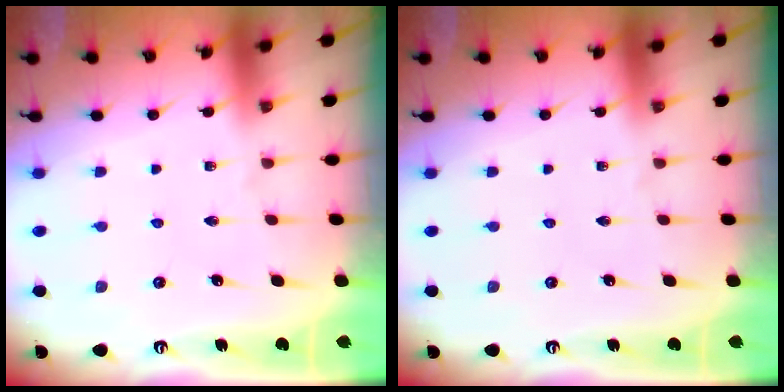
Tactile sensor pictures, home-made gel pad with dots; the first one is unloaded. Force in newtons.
{"total": 0.0}